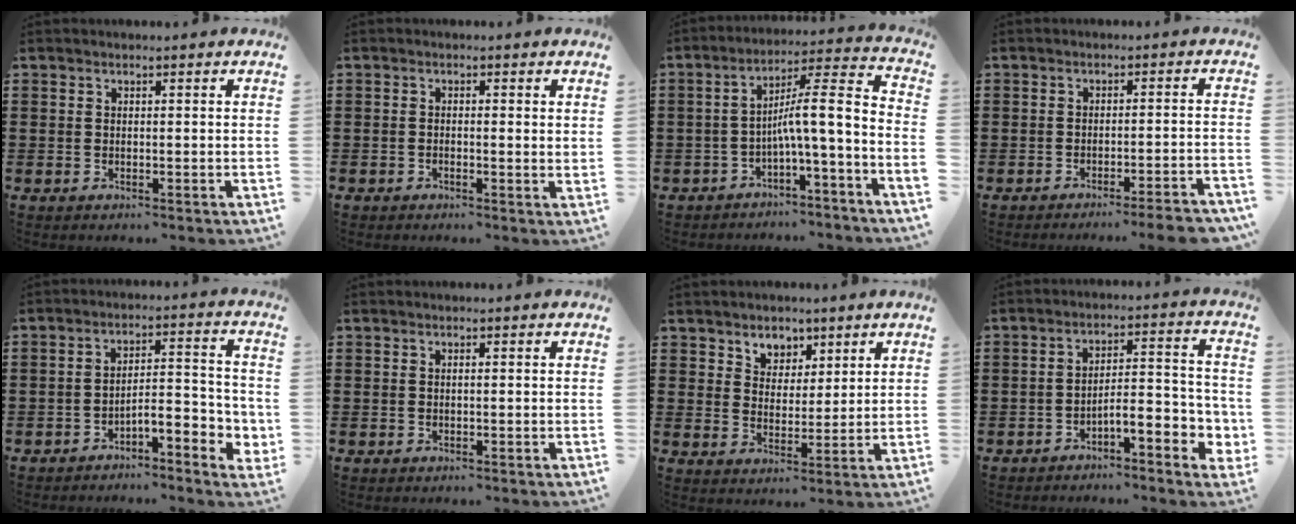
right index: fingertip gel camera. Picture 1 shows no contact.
{"total": 0.8, "force": [-0.2, 0.2, 0.7], "torque": [-0.014, -0.004, -0.003]}
{"total": 6.3, "force": [-3.4, -1.2, 5.2], "torque": [-0.097, -0.037, -0.085]}
{"total": 3.4, "force": [-3.0, -0.4, 1.7], "torque": [-0.028, -0.009, -0.058]}
{"total": 4.3, "force": [-3.3, 1.0, 2.6], "torque": [-0.047, -0.003, -0.066]}
{"total": 0.0}
{"total": 4.4, "force": [3.3, 2.9, 0.2], "torque": [-0.023, 0.005, 0.061]}
{"total": 5.0, "force": [-3.2, 1.3, 3.5], "torque": [-0.053, -0.011, -0.065]}